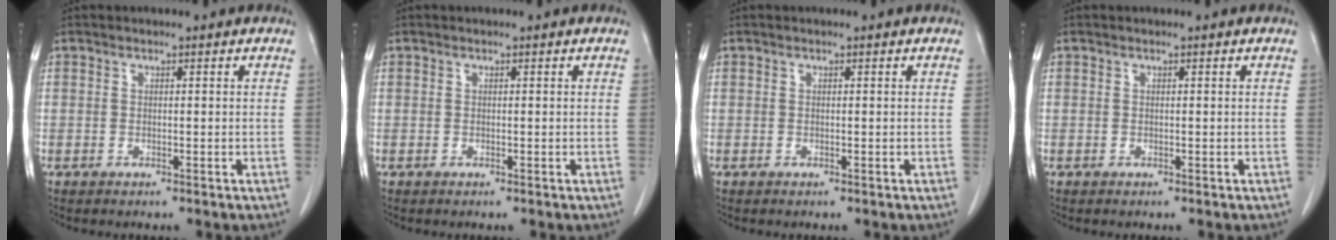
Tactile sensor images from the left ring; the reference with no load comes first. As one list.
[{"total": 0.0}, {"total": 0.0}, {"total": 0.0}]